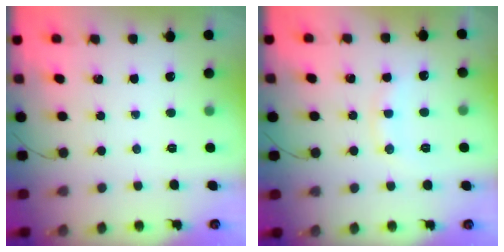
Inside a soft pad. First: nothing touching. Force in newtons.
{"total": 8.9, "press": 8.8, "slide": 1.1}